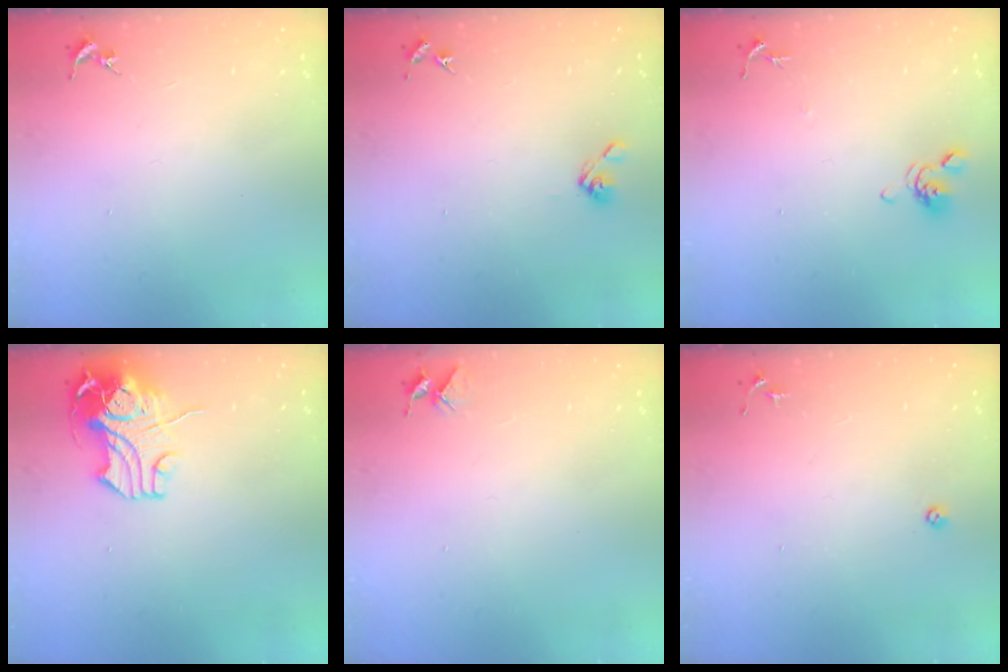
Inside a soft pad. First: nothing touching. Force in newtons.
{"total": 5.2, "press": 4.8, "slide": 2.1}
{"total": 6.9, "press": 6.7, "slide": 1.6}
{"total": 12.2, "press": 12.0, "slide": 2.1}
{"total": 4.0, "press": 4.0, "slide": 0.3}
{"total": 3.4, "press": 3.3, "slide": 0.7}